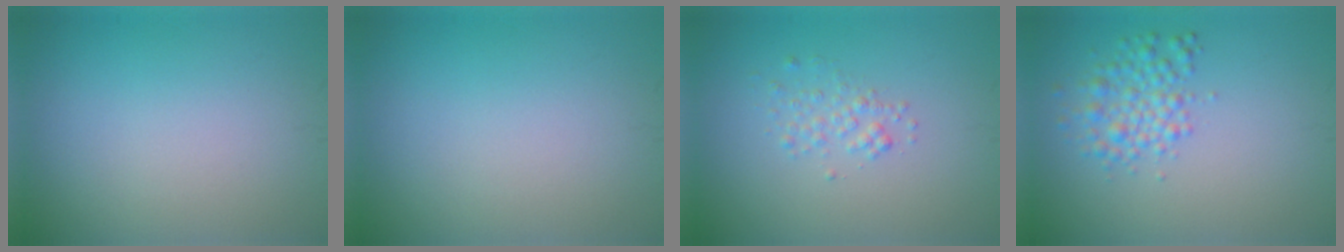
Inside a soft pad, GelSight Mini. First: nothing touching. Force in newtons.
{"total": 0.0}
{"total": 1.5, "press": 1.5, "slide": 0.1}
{"total": 2.9, "press": 2.9, "slide": 0.0}